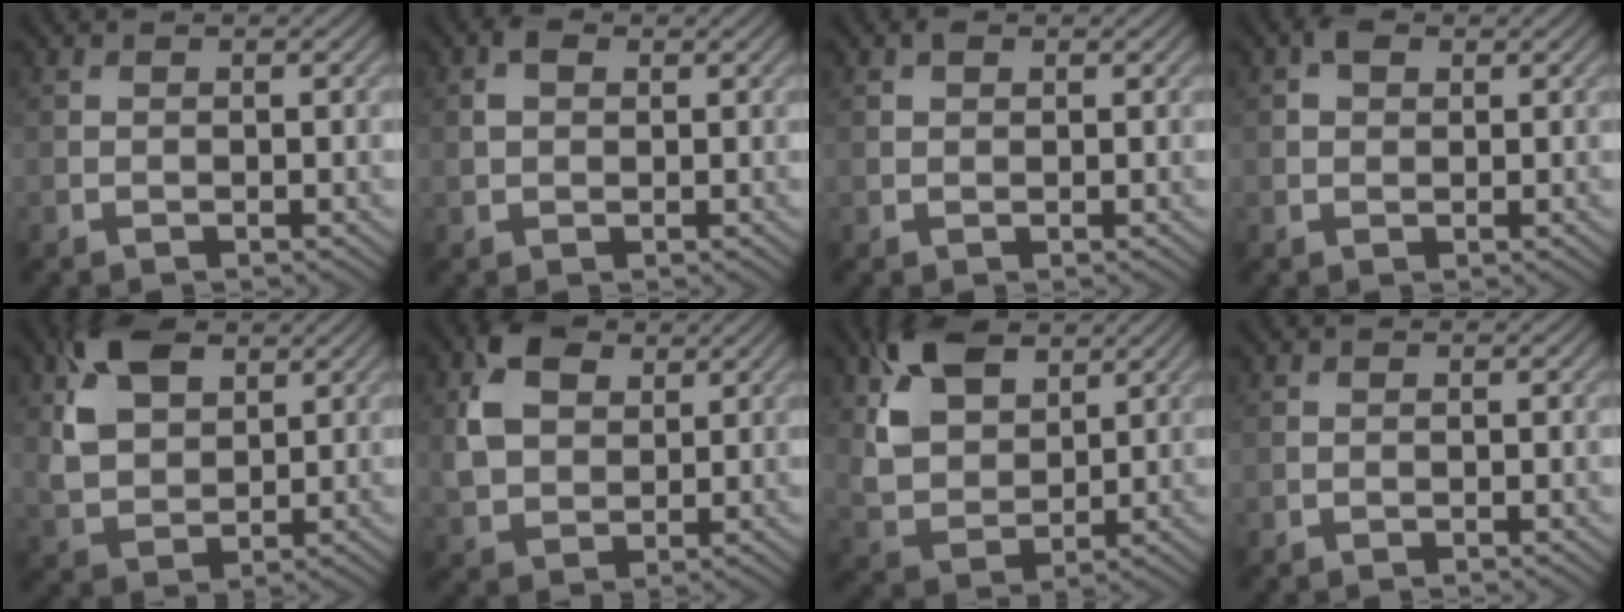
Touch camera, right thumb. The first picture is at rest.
{"total": 2.1, "force": [0.7, 1.5, 1.3], "torque": [-0.031, 0.004, 0.012]}
{"total": 1.0, "force": [0.6, 0.6, 0.5], "torque": [-0.010, 0.000, 0.010]}
{"total": 1.9, "force": [0.8, 1.3, 1.0], "torque": [-0.022, 0.005, 0.012]}
{"total": 8.7, "force": [4.0, 5.3, 5.7], "torque": [-0.137, 0.004, 0.076]}
{"total": 7.6, "force": [2.8, 5.5, 4.5], "torque": [-0.109, 0.003, 0.051]}
{"total": 9.8, "force": [5.0, 5.9, 6.1], "torque": [-0.155, 0.001, 0.098]}
{"total": 0.0}